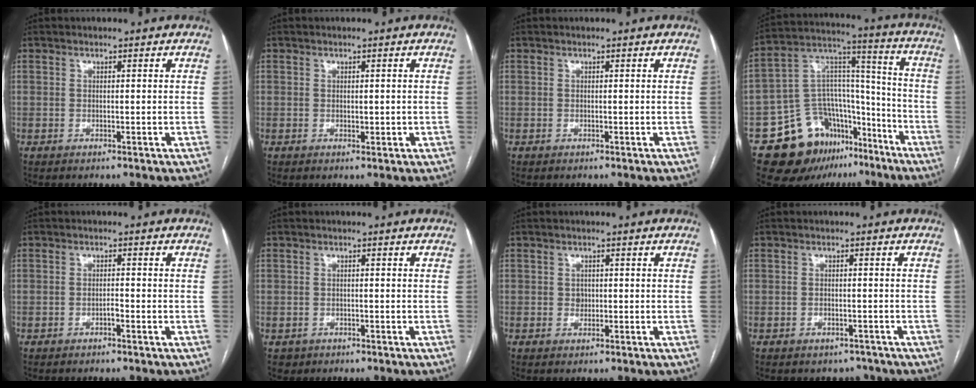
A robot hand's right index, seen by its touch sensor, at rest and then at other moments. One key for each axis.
{"total": 1.1, "fx": -0.1, "fy": 0.7, "fz": 0.8, "tx": -0.012, "ty": -0.001, "tz": 0.002}
{"total": 0.0}
{"total": 17.8, "fx": -11.1, "fy": 11.6, "fz": 7.8, "tx": -0.119, "ty": 0.080, "tz": -0.173}
{"total": 1.0, "fx": -0.7, "fy": 0.2, "fz": 0.7, "tx": -0.012, "ty": 0.002, "tz": -0.014}
{"total": 1.6, "fx": -0.8, "fy": 1.3, "fz": 0.0, "tx": -0.004, "ty": 0.005, "tz": -0.010}
{"total": 1.0, "fx": -0.1, "fy": 0.9, "fz": 0.5, "tx": -0.006, "ty": 0.002, "tz": 0.000}
{"total": 2.6, "fx": -2.2, "fy": 1.4, "fz": 0.1, "tx": 0.000, "ty": 0.003, "tz": -0.026}